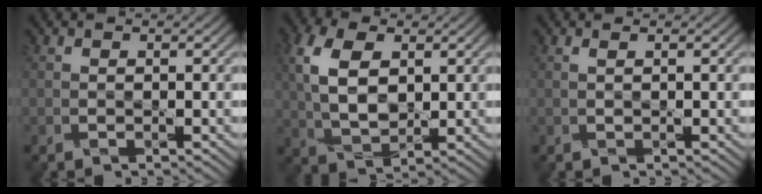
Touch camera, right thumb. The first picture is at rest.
{"total": 7.6, "force": [2.2, 4.5, 5.7], "torque": [-0.139, 0.009, 0.041]}
{"total": 0.5, "force": [0.5, -0.2, 0.2], "torque": [-0.006, 0.003, 0.007]}